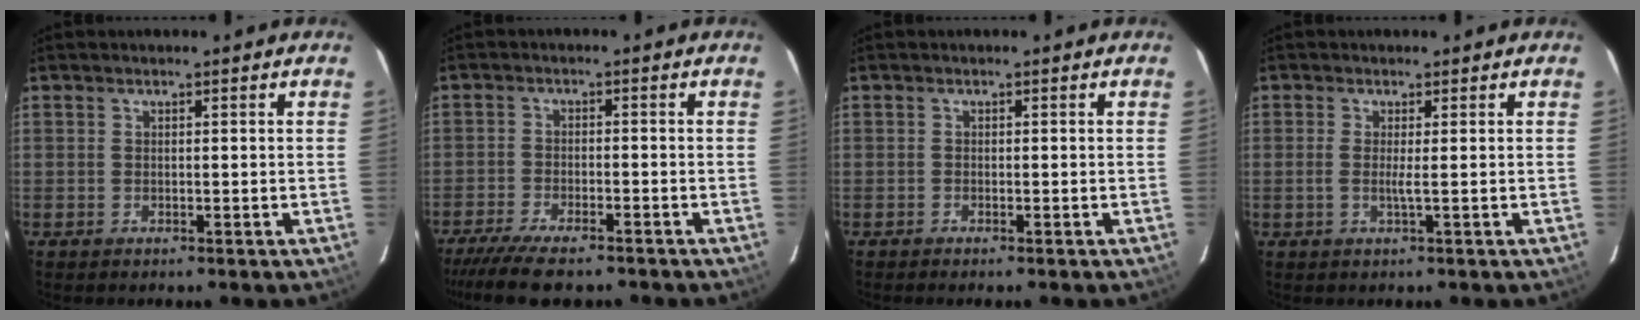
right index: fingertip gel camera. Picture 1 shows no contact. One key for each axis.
{"total": 10.7, "fx": -9.0, "fy": 2.2, "fz": 5.3, "tx": -0.128, "ty": -0.032, "tz": -0.152}
{"total": 0.6, "fx": -0.6, "fy": -0.1, "fz": 0.2, "tx": -0.007, "ty": 0.001, "tz": -0.011}
{"total": 1.7, "fx": -0.2, "fy": -0.3, "fz": 1.7, "tx": -0.034, "ty": -0.004, "tz": -0.006}